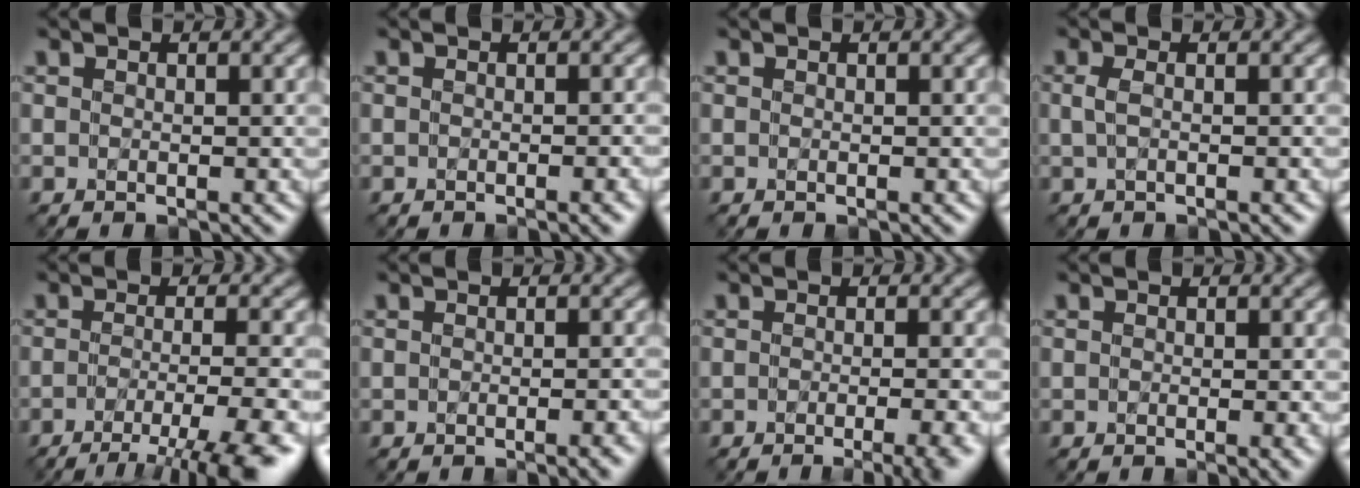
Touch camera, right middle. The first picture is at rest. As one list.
[{"total": 2.3, "force": [-0.6, 0.7, 2.1], "torque": [-0.009, 0.004, -0.004]}, {"total": 0.0}, {"total": 1.0, "force": [-0.2, 0.3, 1.0], "torque": [-0.023, 0.004, -0.001]}, {"total": 7.6, "force": [-4.5, 1.4, 5.9], "torque": [-0.082, -0.012, -0.066]}, {"total": 3.0, "force": [-1.0, 0.9, 2.7], "torque": [-0.011, 0.002, -0.007]}, {"total": 5.2, "force": [-2.2, 1.5, 4.4], "torque": [-0.027, -0.003, -0.021]}, {"total": 1.8, "force": [-0.5, 0.5, 1.7], "torque": [-0.013, 0.002, -0.007]}]